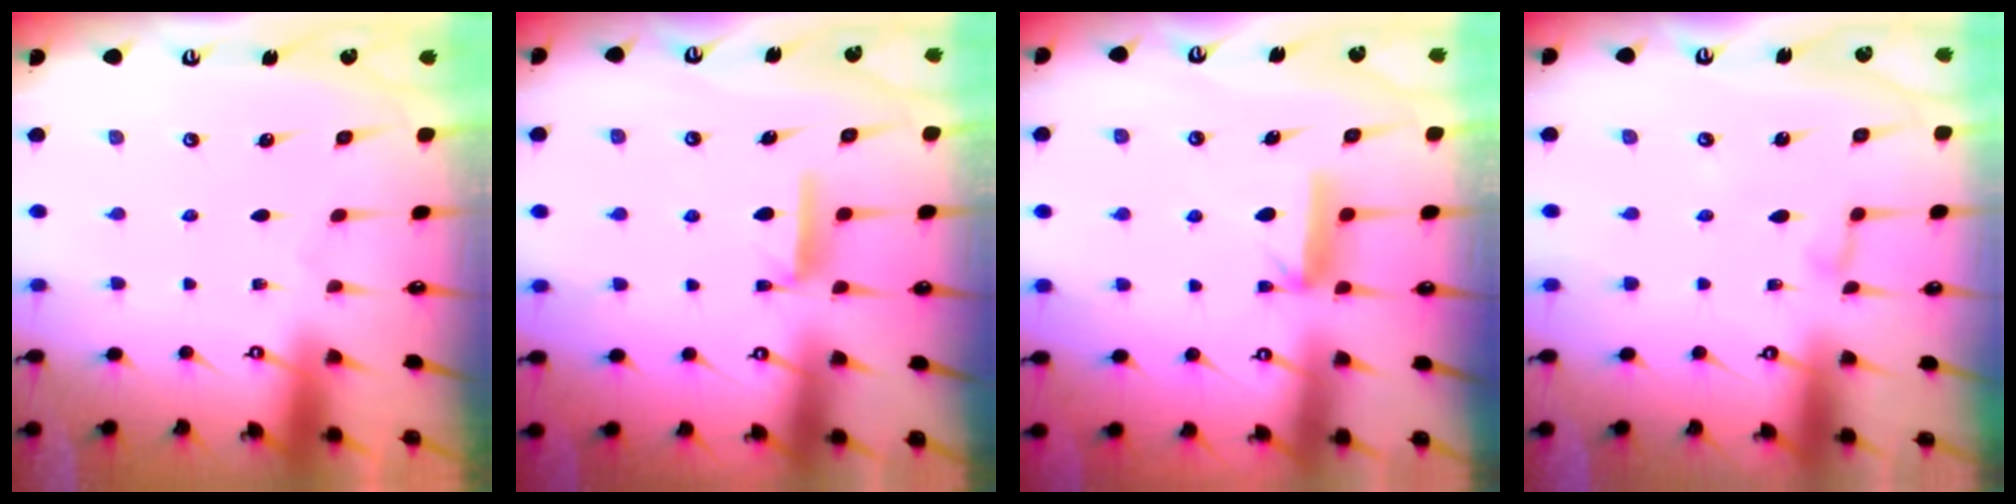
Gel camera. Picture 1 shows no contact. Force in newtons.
{"total": 6.5, "press": 6.5, "slide": 0.7}
{"total": 7.5, "press": 7.5, "slide": 0.4}
{"total": 3.9, "press": 3.9, "slide": 0.4}